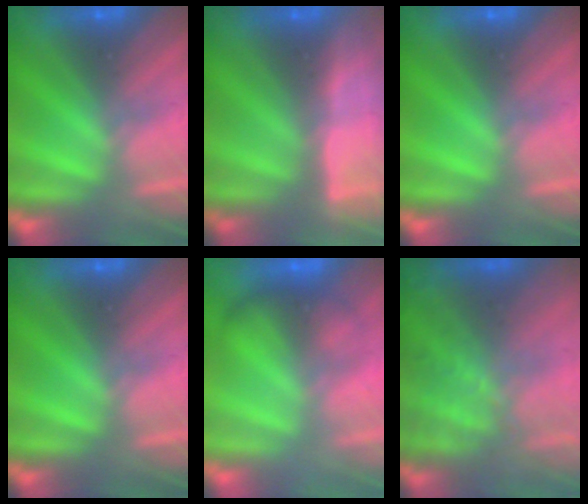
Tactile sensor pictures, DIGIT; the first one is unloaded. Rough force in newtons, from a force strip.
{"total": 9.1}
{"total": 0.0}
{"total": 0.0}
{"total": 2.1}
{"total": 7.3}